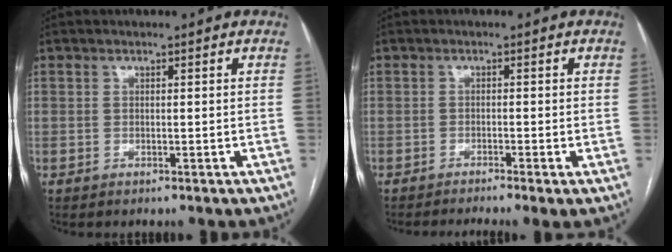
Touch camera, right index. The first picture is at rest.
{"total": 4.4, "force": [-3.1, 0.0, 3.2], "torque": [-0.047, -0.005, -0.050]}